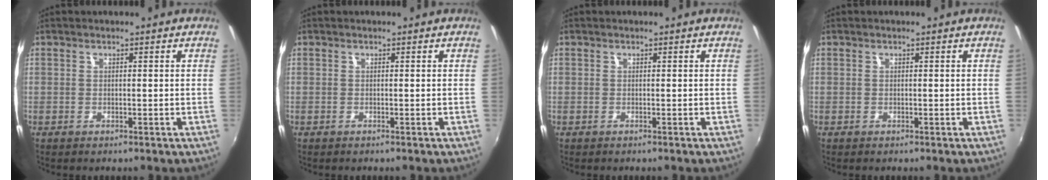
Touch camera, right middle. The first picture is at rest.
{"total": 0.0}
{"total": 0.0}
{"total": 0.0}